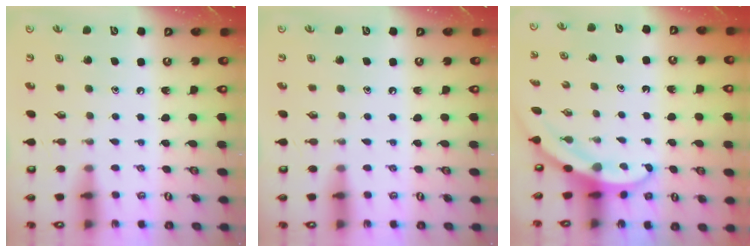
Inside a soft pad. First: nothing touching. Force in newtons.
{"total": 0.0}
{"total": 3.2, "press": 3.2, "slide": 0.2}